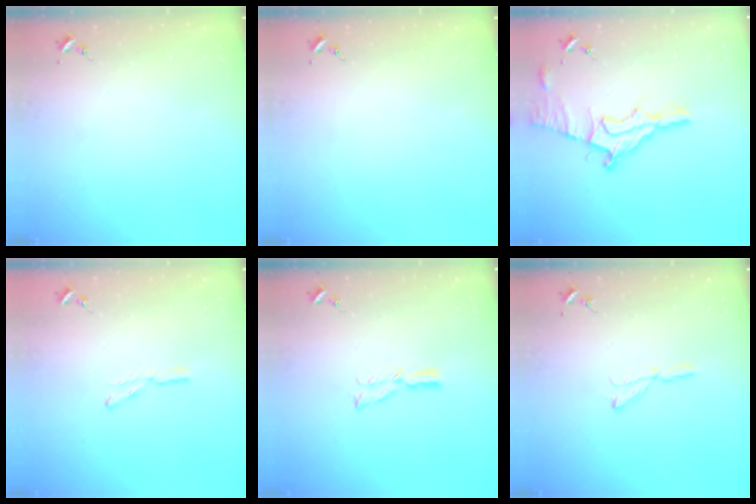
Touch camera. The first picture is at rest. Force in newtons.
{"total": 0.0}
{"total": 13.5, "press": 13.4, "slide": 1.3}
{"total": 4.0, "press": 4.0, "slide": 0.4}
{"total": 5.8, "press": 5.8, "slide": 0.5}
{"total": 5.3, "press": 5.2, "slide": 0.6}